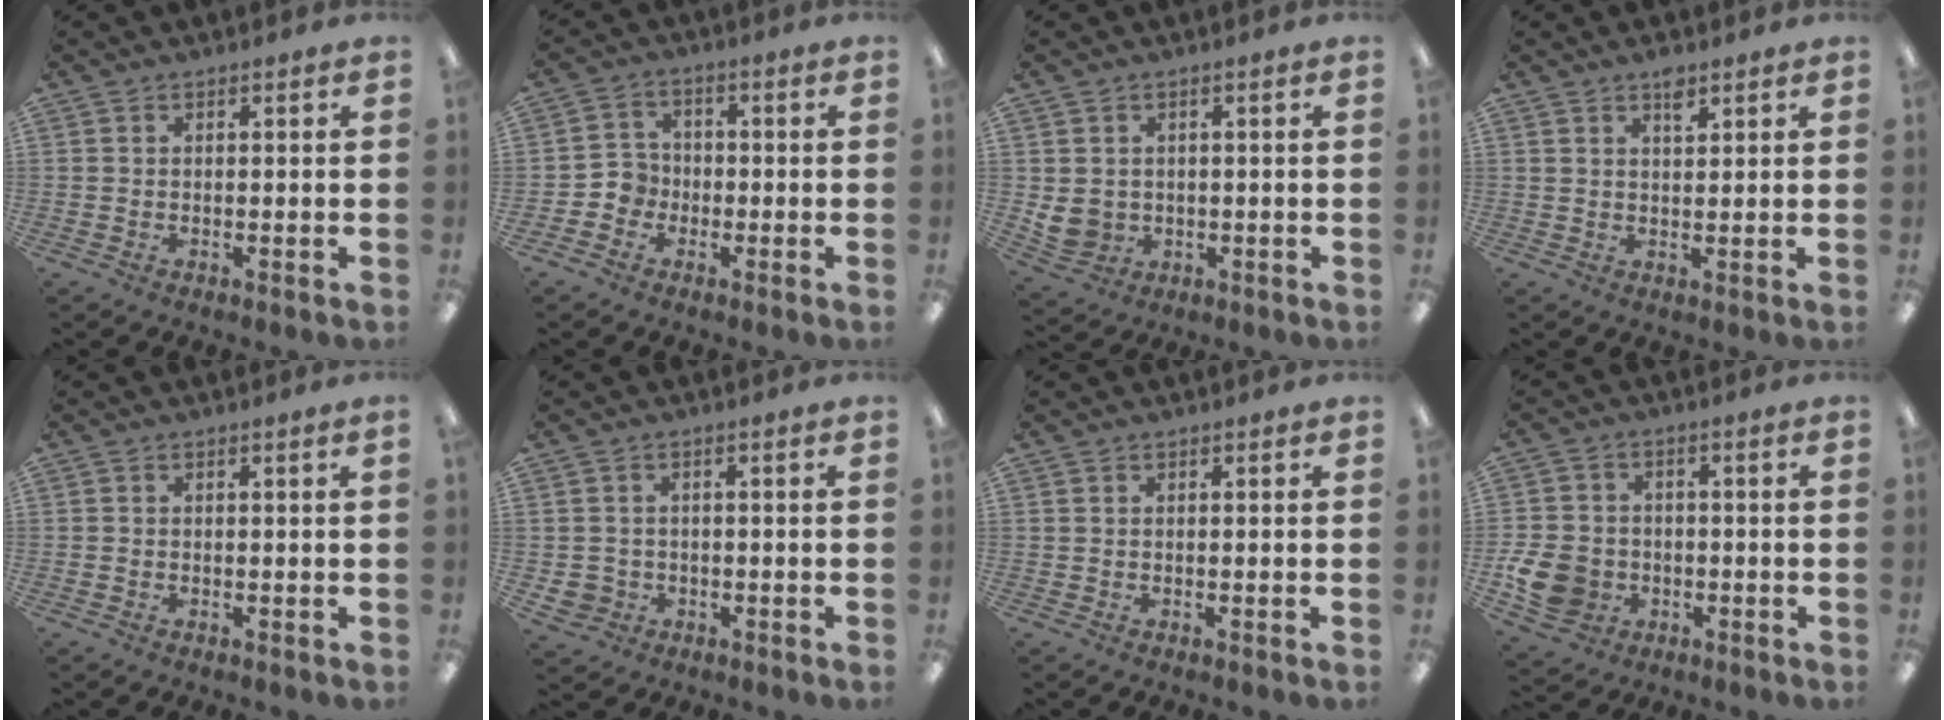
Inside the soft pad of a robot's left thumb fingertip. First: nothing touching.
{"total": 4.5, "force": [-2.2, 3.8, 0.9], "torque": [-0.018, 0.017, -0.040]}
{"total": 4.6, "force": [0.1, 4.3, 1.6], "torque": [-0.041, -0.001, 0.005]}
{"total": 3.1, "force": [2.2, 1.2, 1.8], "torque": [-0.016, -0.010, 0.034]}
{"total": 0.0}
{"total": 3.6, "force": [-1.3, 3.3, 0.8], "torque": [-0.020, 0.003, -0.023]}
{"total": 0.0}
{"total": 9.3, "force": [-2.9, 7.6, 4.6], "torque": [-0.105, 0.016, -0.051]}